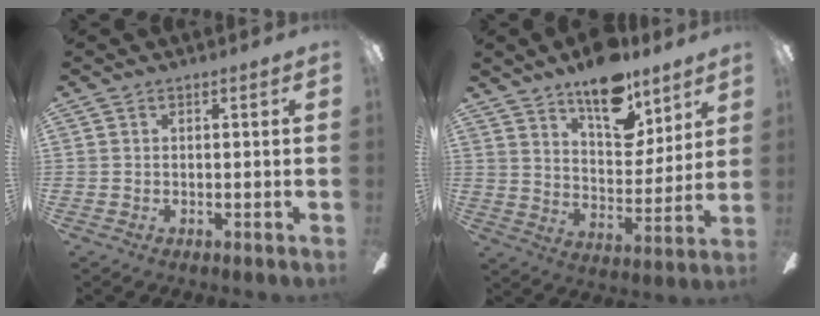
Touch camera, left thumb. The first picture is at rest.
{"total": 16.0, "force": [12.0, 7.1, 7.9], "torque": [-0.113, -0.075, 0.209]}